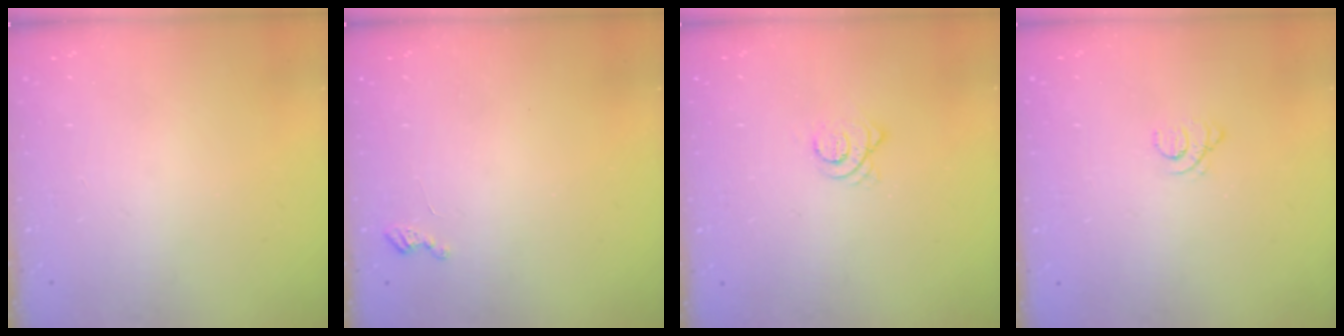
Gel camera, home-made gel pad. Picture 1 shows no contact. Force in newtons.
{"total": 2.7, "press": 2.7, "slide": 0.4}
{"total": 3.6, "press": 3.6, "slide": 0.1}
{"total": 1.5, "press": 1.4, "slide": 0.2}